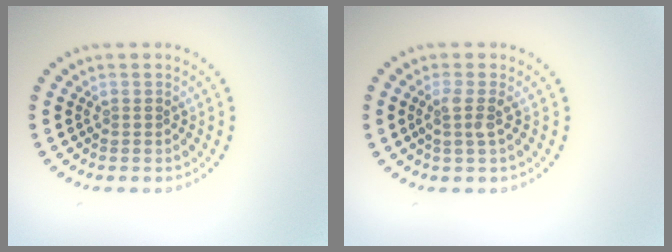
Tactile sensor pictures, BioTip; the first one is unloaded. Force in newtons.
{"total": 1.7, "press": 1.3, "slide": 1.1}